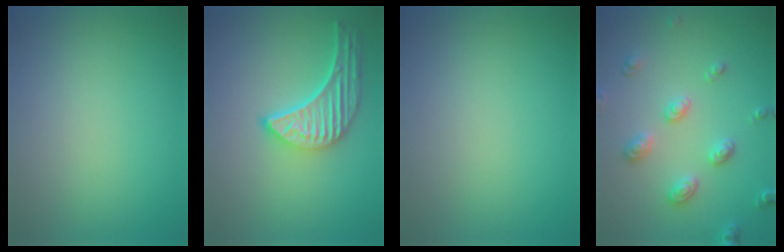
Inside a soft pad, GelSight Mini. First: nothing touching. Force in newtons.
{"total": 5.4, "press": 4.3, "slide": 3.3}
{"total": 0.0}
{"total": 2.8, "press": 2.7, "slide": 0.8}